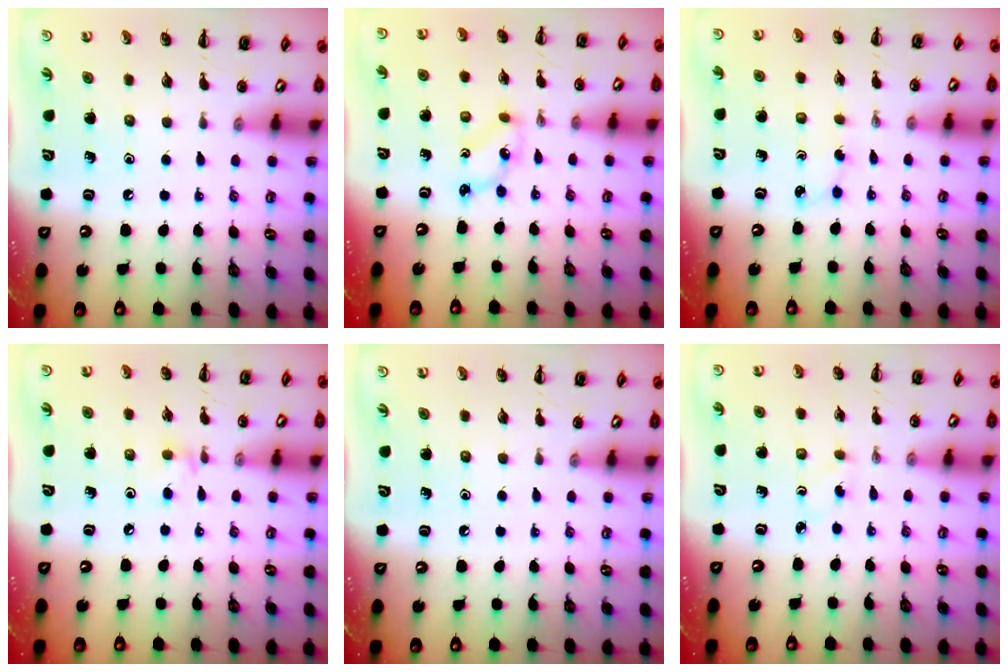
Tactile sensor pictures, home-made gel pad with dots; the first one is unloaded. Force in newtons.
{"total": 1.6, "press": 1.5, "slide": 0.3}
{"total": 3.0, "press": 2.8, "slide": 0.9}
{"total": 3.9, "press": 3.7, "slide": 1.4}
{"total": 0.0}
{"total": 1.3, "press": 1.1, "slide": 0.7}